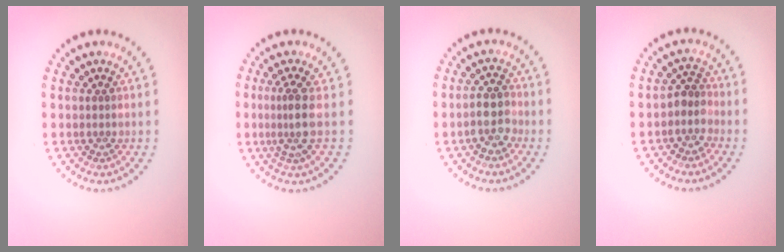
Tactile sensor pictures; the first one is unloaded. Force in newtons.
{"total": 2.6, "press": 1.9, "slide": 1.8}
{"total": 2.8, "press": 2.6, "slide": 1.1}
{"total": 2.2, "press": 1.8, "slide": 1.2}